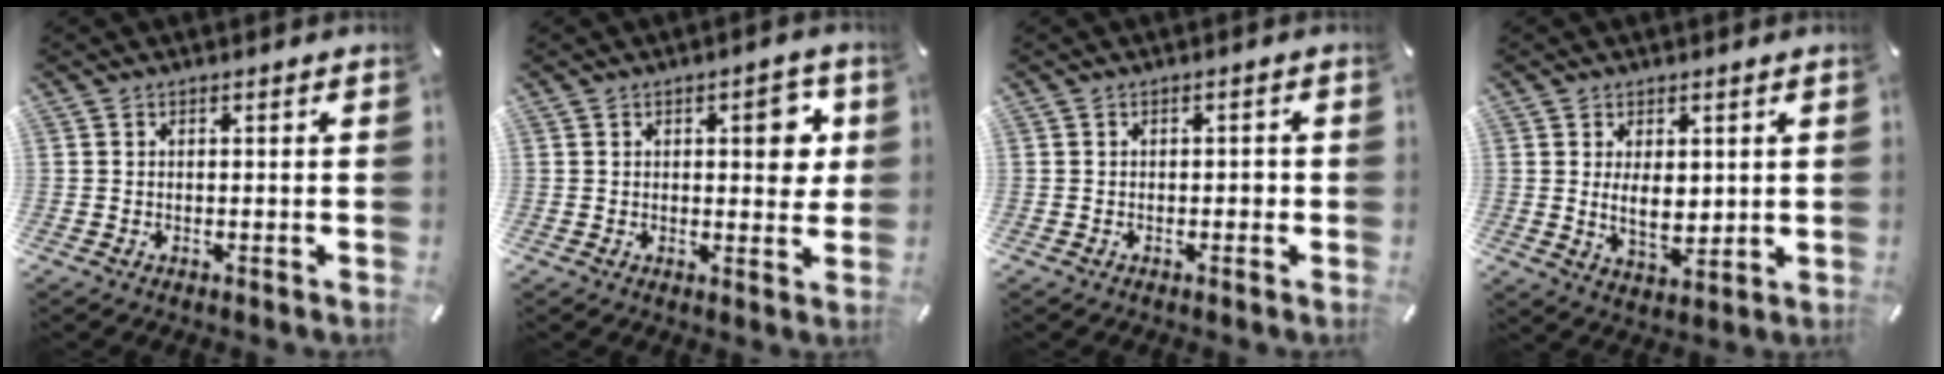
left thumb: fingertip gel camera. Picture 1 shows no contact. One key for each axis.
{"total": 7.8, "fx": 2.1, "fy": 3.8, "fz": 6.4, "tx": -0.068, "ty": -0.011, "tz": 0.026}
{"total": 1.5, "fx": -0.3, "fy": 0.9, "fz": 1.2, "tx": -0.024, "ty": 0.005, "tz": -0.008}
{"total": 6.7, "fx": 1.2, "fy": 4.1, "fz": 5.2, "tx": -0.093, "ty": -0.008, "tz": 0.016}